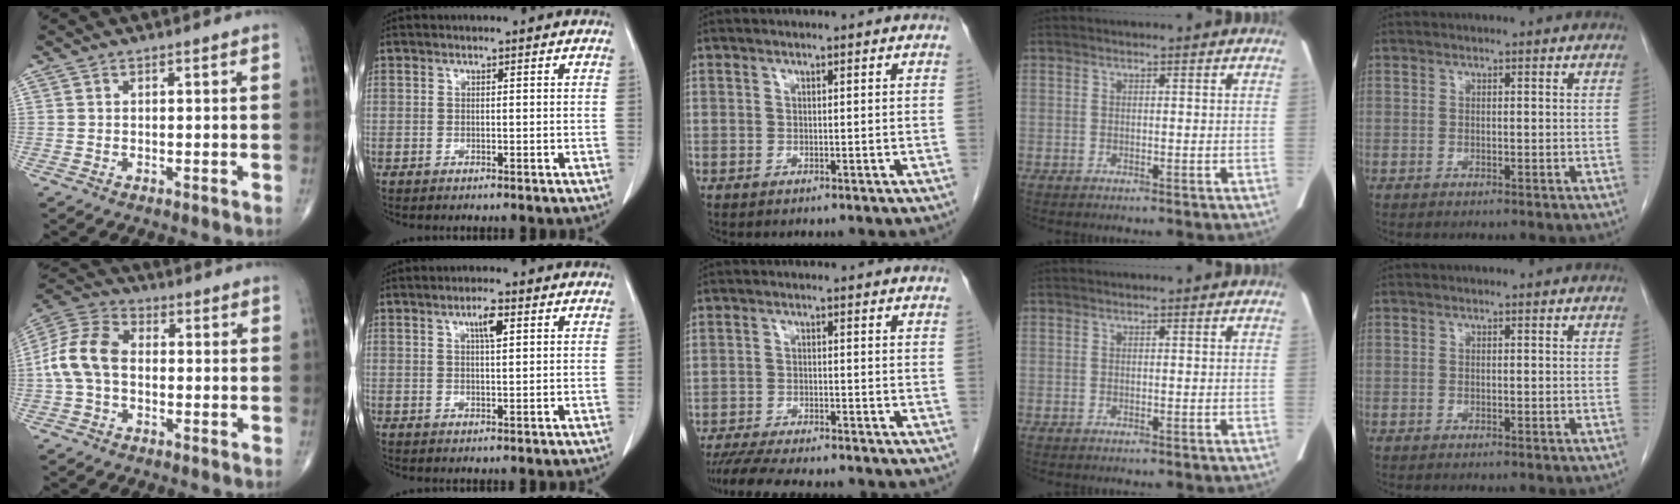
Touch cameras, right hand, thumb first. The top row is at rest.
{"thumb": {"total": 10.7, "force": [-0.8, 7.2, 7.9], "torque": [-0.159, 0.032, -0.028]}, "index": {"total": 3.0, "force": [1.3, 0.5, 2.6], "torque": [-0.051, -0.001, 0.022]}, "middle": {"total": 12.3, "force": [-10.9, 1.8, 5.3], "torque": [-0.079, -0.012, -0.158]}}